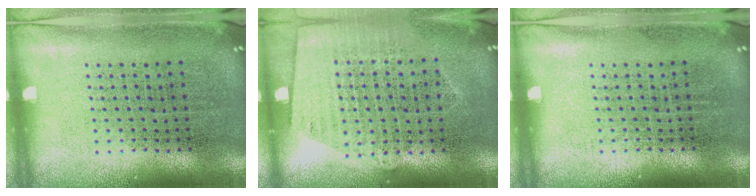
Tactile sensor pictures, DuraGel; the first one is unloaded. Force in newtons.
{"total": 1.3, "press": 1.2, "slide": 0.5}
{"total": 0.0}